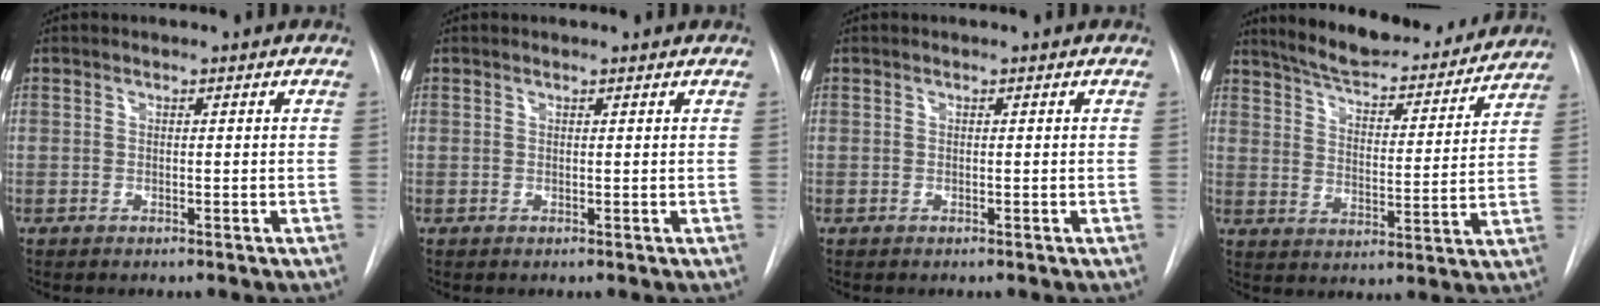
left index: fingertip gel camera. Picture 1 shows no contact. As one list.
[{"total": 1.2, "force": [1.2, 0.0, 0.1], "torque": [-0.010, 0.007, 0.016]}, {"total": 0.0}, {"total": 19.4, "force": [17.5, 4.0, 7.2], "torque": [-0.103, -0.009, 0.244]}]